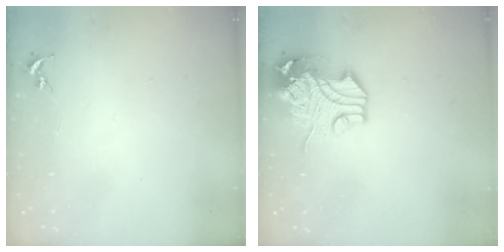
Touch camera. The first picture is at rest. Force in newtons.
{"total": 12.6, "press": 12.5, "slide": 2.1}